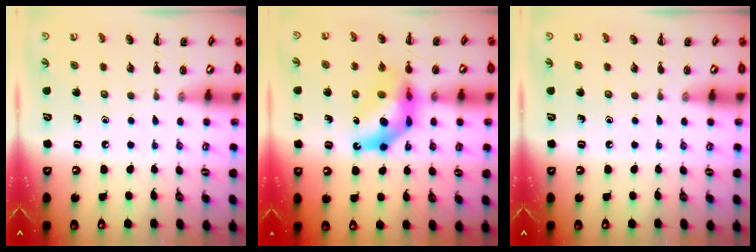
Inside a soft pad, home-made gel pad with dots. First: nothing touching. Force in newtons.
{"total": 11.4, "press": 10.9, "slide": 3.4}
{"total": 0.0}